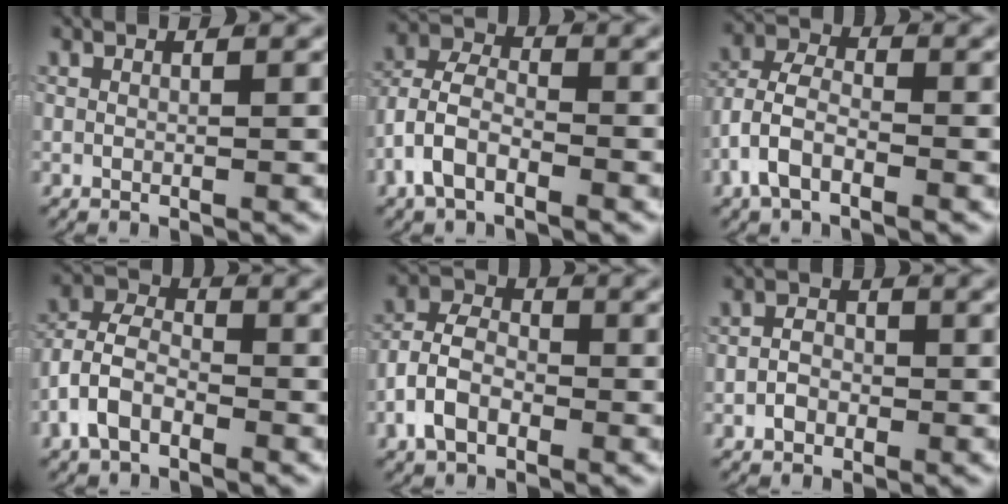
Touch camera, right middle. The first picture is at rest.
{"total": 5.7, "force": [-2.2, 4.0, 3.4], "torque": [-0.069, -0.013, -0.044]}
{"total": 5.1, "force": [-2.0, 3.4, 3.3], "torque": [-0.067, -0.011, -0.038]}
{"total": 5.8, "force": [-2.0, 4.2, 3.5], "torque": [-0.065, -0.011, -0.043]}
{"total": 5.2, "force": [-1.8, 3.6, 3.3], "torque": [-0.059, -0.002, -0.039]}
{"total": 1.9, "force": [-0.9, 1.5, 0.8], "torque": [-0.003, -0.002, -0.018]}